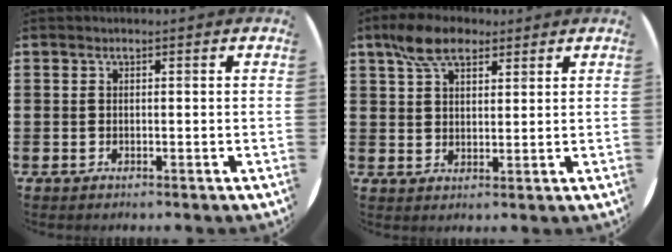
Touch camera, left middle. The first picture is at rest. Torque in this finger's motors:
{"motor_torque": [1.13, -1.01, 0.16, 0.05]}